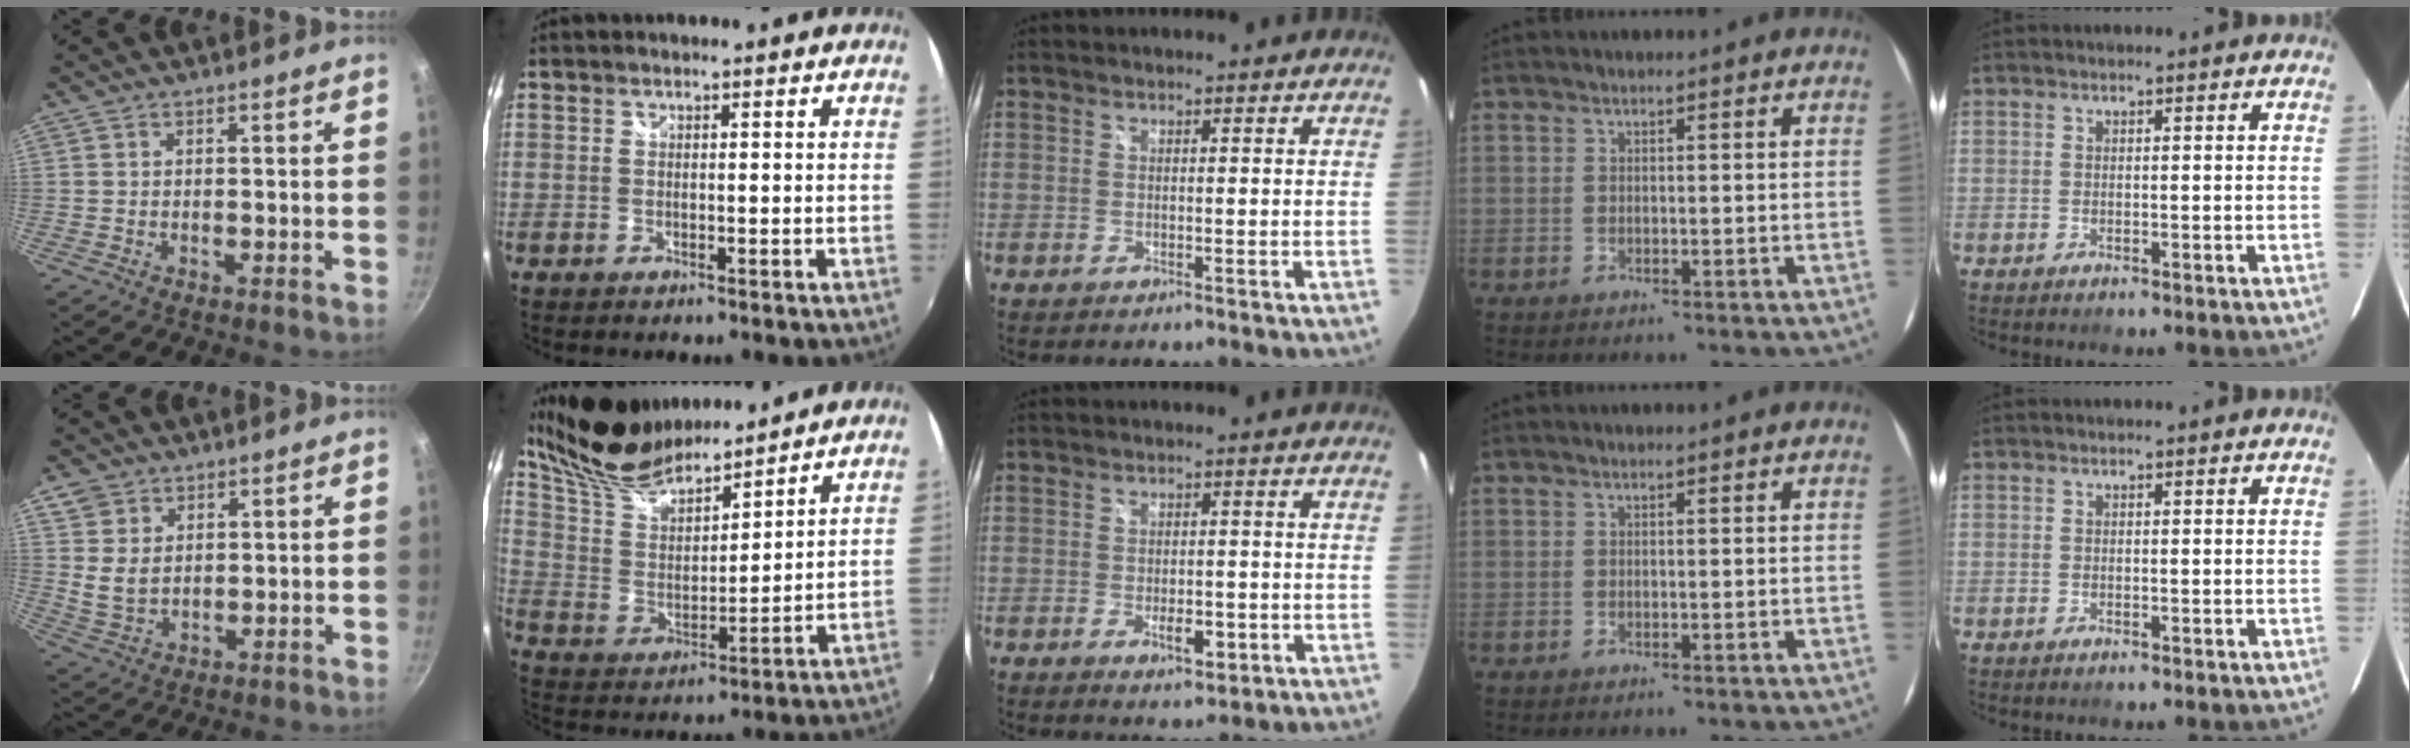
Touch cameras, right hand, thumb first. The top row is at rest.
{"thumb": {"total": 5.8, "force": [2.5, 4.5, 2.7], "torque": [-0.037, -0.017, 0.051]}, "index": {"total": 16.0, "force": [13.7, 4.4, 6.9], "torque": [-0.140, 0.014, 0.264]}, "middle": {"total": 3.8, "force": [-1.5, 1.5, 3.1], "torque": [-0.057, -0.008, -0.018]}}